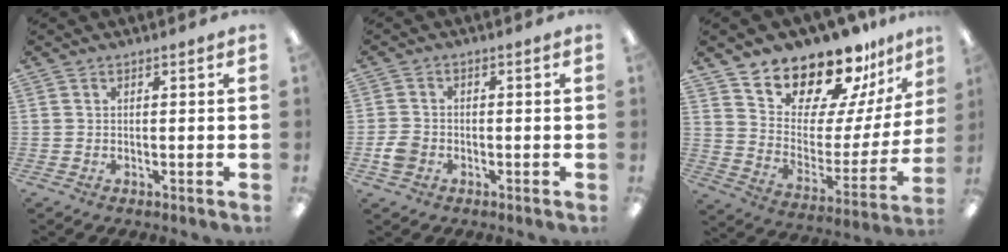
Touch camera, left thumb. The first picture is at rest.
{"total": 3.8, "force": [-1.3, 3.1, 1.9], "torque": [-0.036, 0.007, -0.025]}
{"total": 17.8, "force": [16.2, 6.0, 4.4], "torque": [-0.080, -0.143, 0.285]}